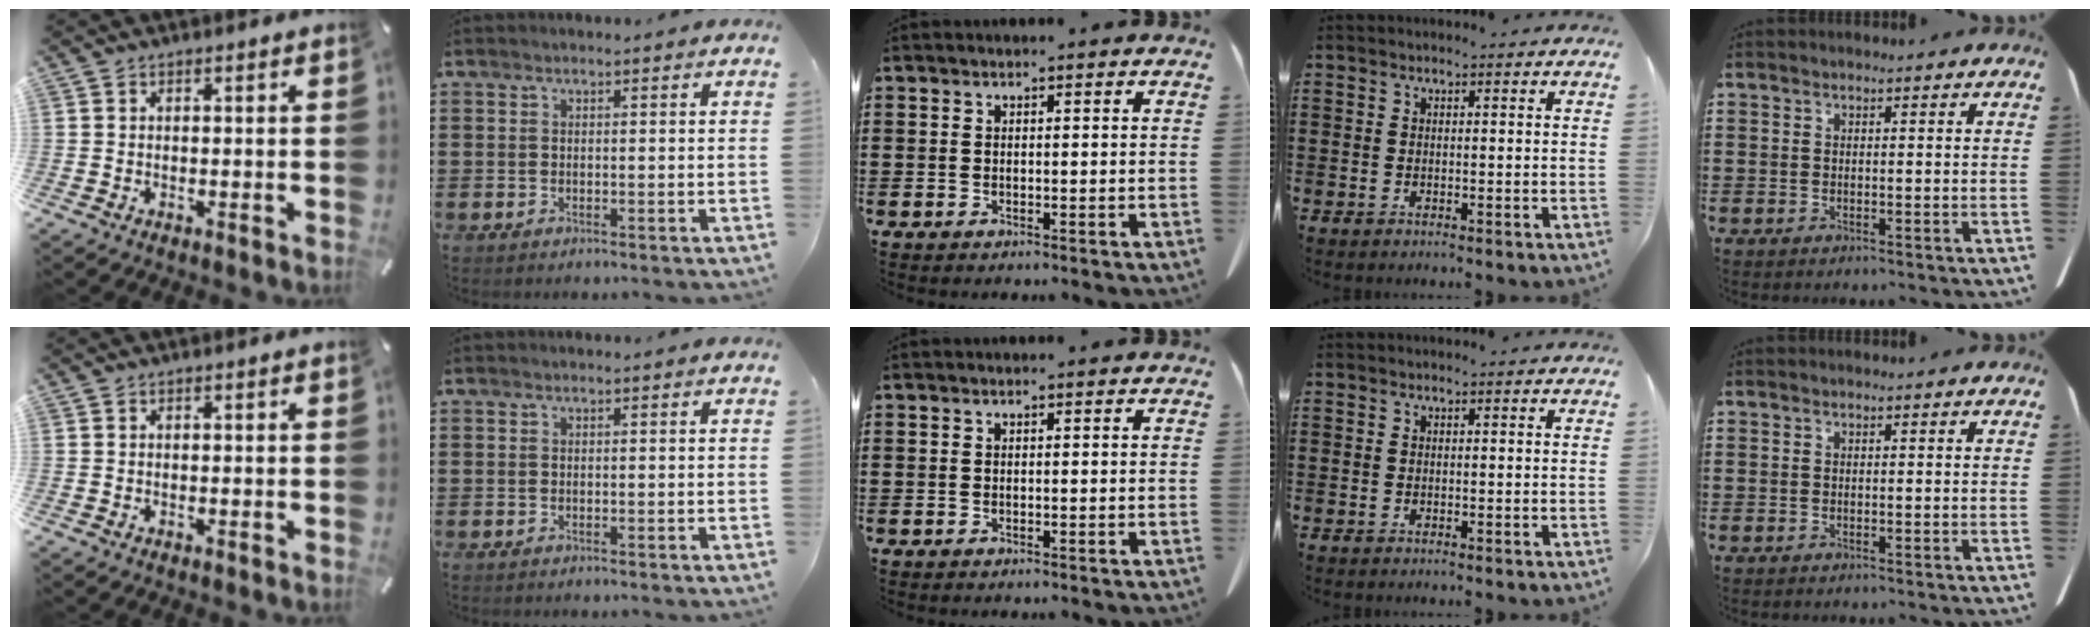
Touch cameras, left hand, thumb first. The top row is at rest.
{}